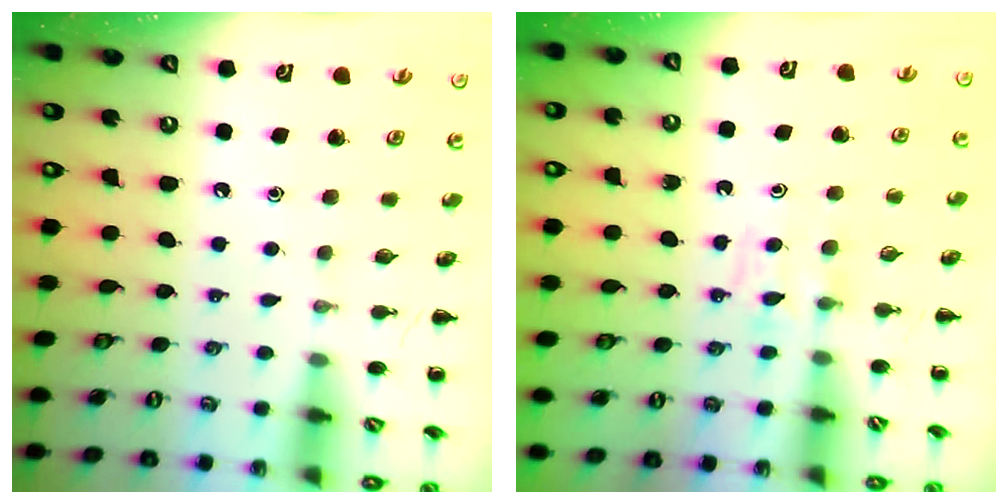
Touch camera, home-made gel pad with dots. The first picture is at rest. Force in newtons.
{"total": 3.4, "press": 3.2, "slide": 1.2}